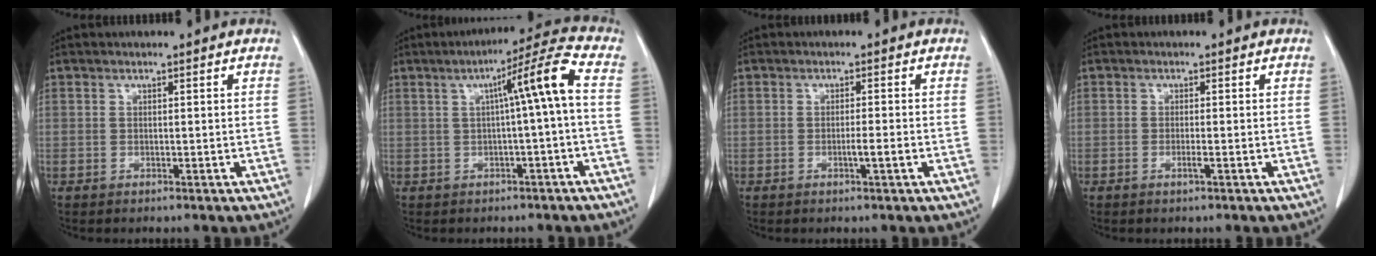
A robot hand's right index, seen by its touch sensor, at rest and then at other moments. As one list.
[{"total": 7.8, "force": [0.5, -0.9, 7.8], "torque": [-0.116, 0.020, 0.007]}, {"total": 2.0, "force": [-0.7, -0.2, 1.9], "torque": [-0.033, -0.002, -0.013]}, {"total": 1.1, "force": [-0.5, -0.1, 1.0], "torque": [-0.022, -0.002, -0.009]}]